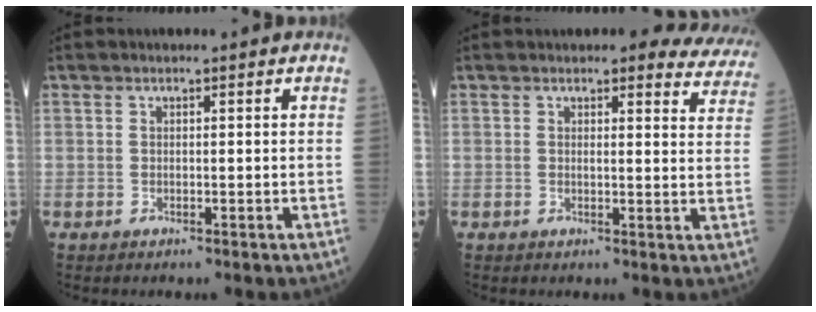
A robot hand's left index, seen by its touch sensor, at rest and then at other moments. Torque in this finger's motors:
{"motor_torque": [0.94, -1.20, 0.58, 0.09]}